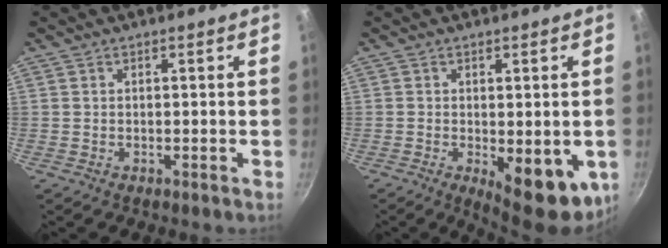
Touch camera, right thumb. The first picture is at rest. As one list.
[{"total": 12.5, "force": [-3.9, 5.3, 10.5], "torque": [-0.125, -0.016, -0.042]}]